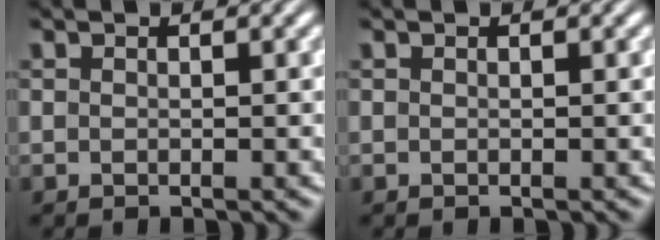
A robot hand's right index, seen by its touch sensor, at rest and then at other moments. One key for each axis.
{"total": 0.0}